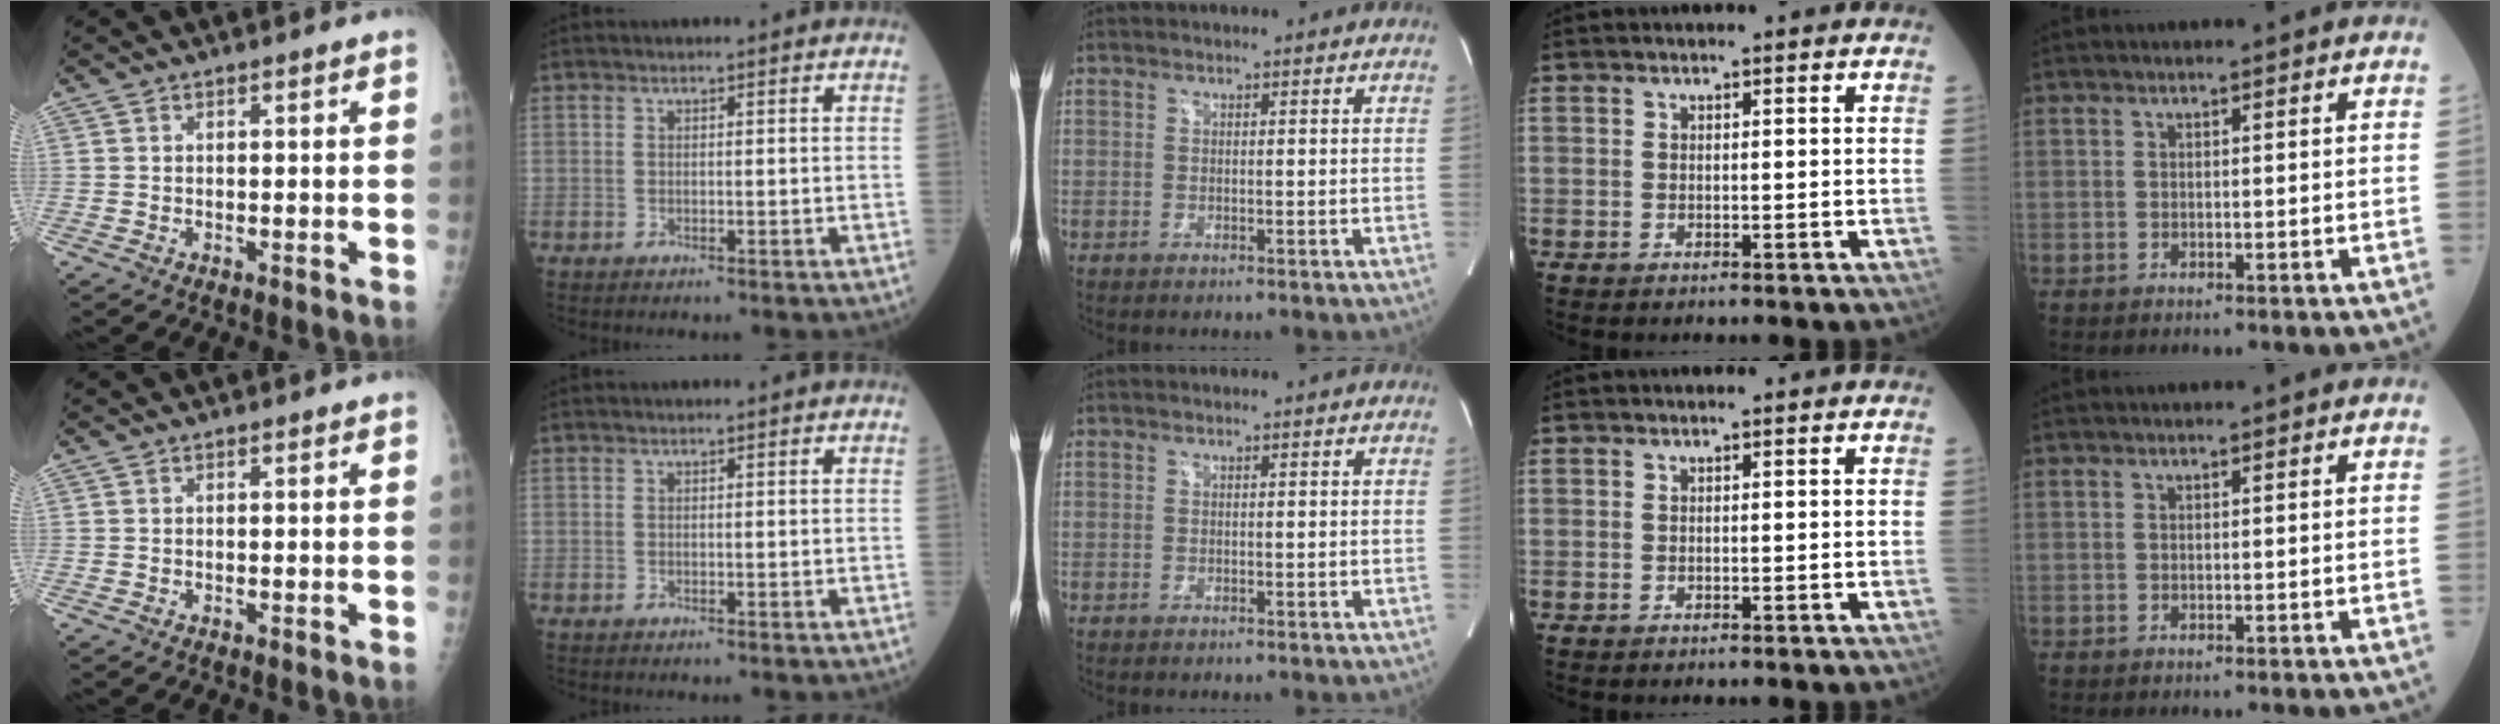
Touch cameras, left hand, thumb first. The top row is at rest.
{}